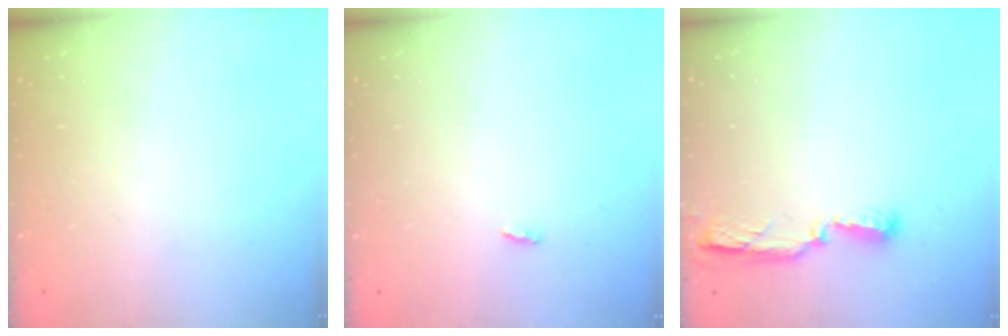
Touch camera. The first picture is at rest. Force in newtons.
{"total": 1.9, "press": 1.9, "slide": 0.2}
{"total": 9.5, "press": 7.8, "slide": 5.5}